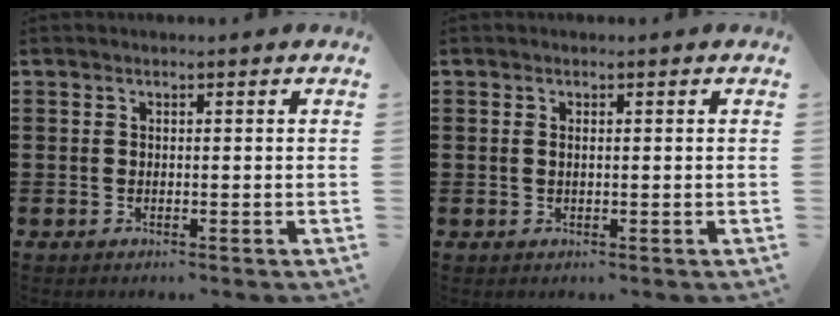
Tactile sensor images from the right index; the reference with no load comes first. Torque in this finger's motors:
{"motor_torque": [-0.58, 1.02, -0.02, 0.00]}